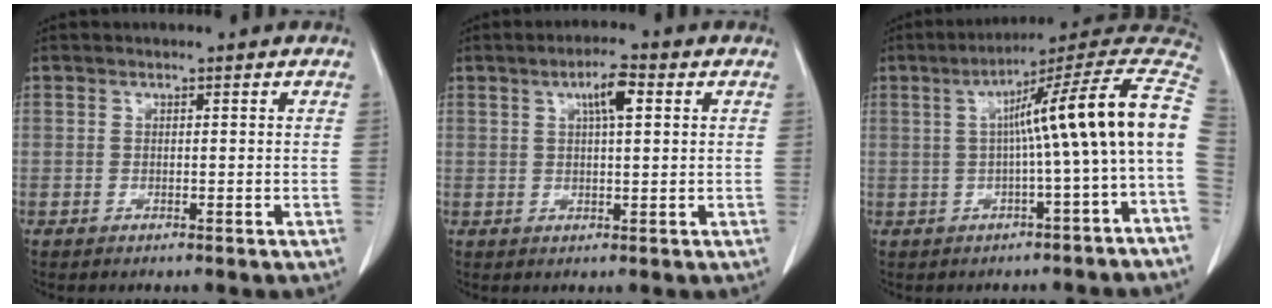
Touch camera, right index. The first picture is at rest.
{"total": 4.5, "force": [1.7, 0.8, 4.1], "torque": [-0.074, 0.006, 0.030]}
{"total": 15.4, "force": [-0.2, -0.9, 15.4], "torque": [-0.207, 0.043, -0.010]}